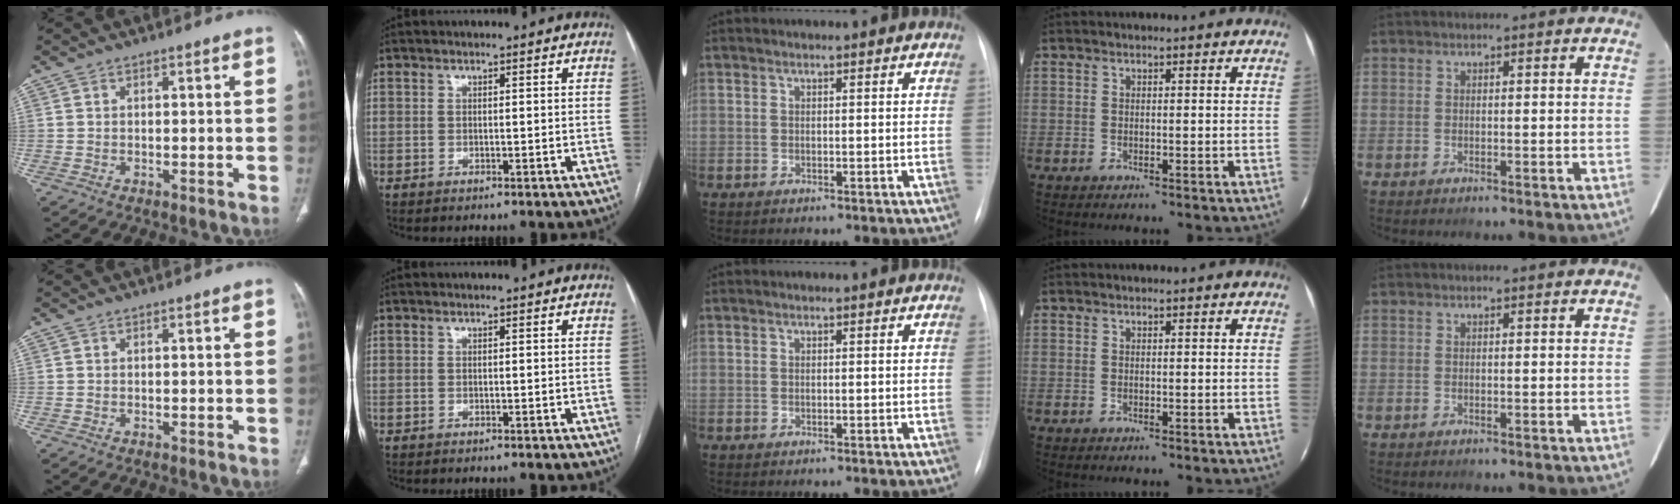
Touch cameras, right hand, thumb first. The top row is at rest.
{}